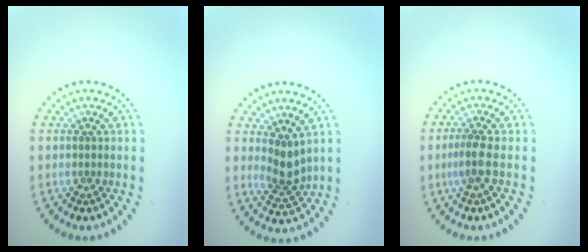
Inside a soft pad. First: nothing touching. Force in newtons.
{"total": 2.5, "press": 1.9, "slide": 1.6}
{"total": 1.9, "press": 1.6, "slide": 1.1}